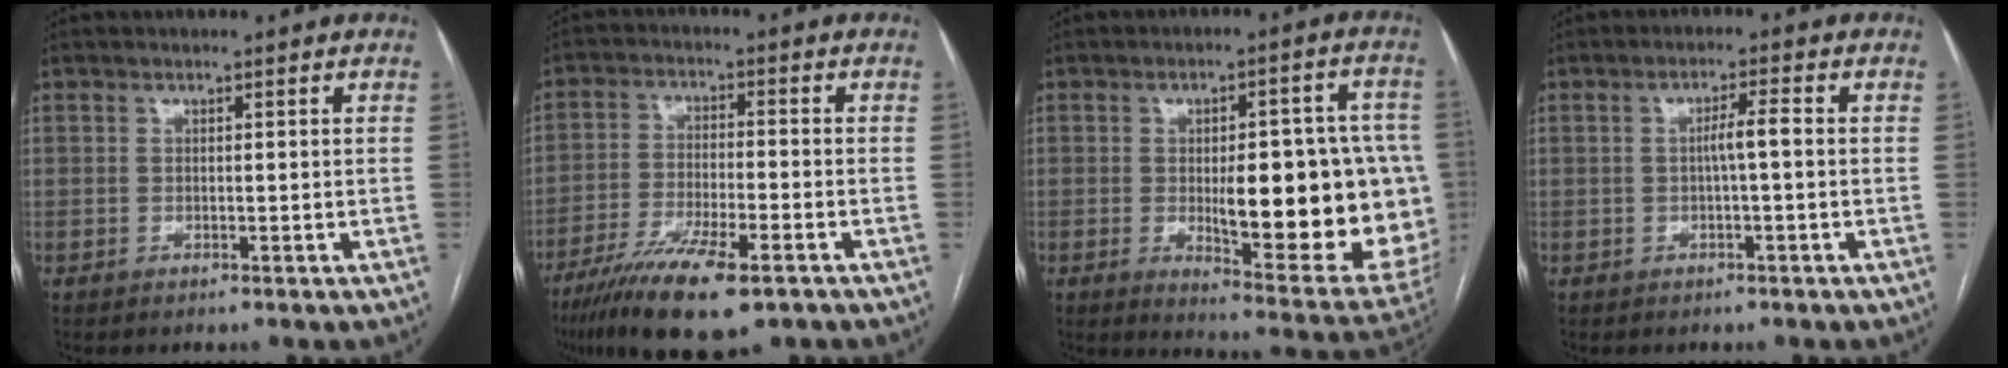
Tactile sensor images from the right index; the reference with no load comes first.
{"total": 13.9, "force": [-9.0, 2.7, 10.2], "torque": [-0.189, -0.034, -0.151]}
{"total": 23.3, "force": [-2.1, 6.4, 22.3], "torque": [-0.215, 0.014, -0.002]}
{"total": 2.7, "force": [-0.2, 0.1, 2.7], "torque": [-0.046, 0.003, -0.002]}